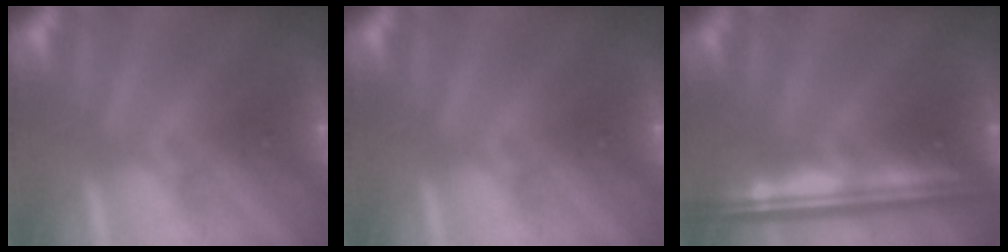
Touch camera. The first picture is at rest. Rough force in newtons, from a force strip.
{"total": 0.0}
{"total": 8.5}